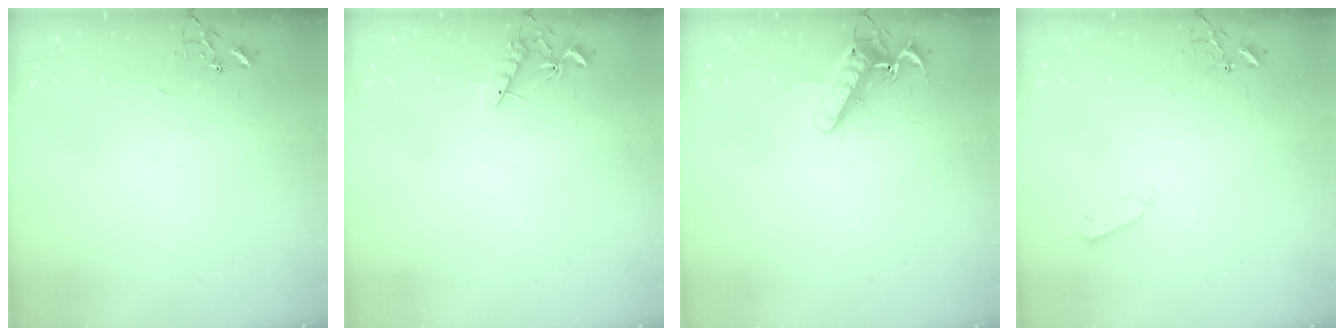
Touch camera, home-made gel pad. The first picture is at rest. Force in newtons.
{"total": 7.5, "press": 7.4, "slide": 0.6}
{"total": 13.6, "press": 13.6, "slide": 1.4}
{"total": 4.0, "press": 3.9, "slide": 0.8}